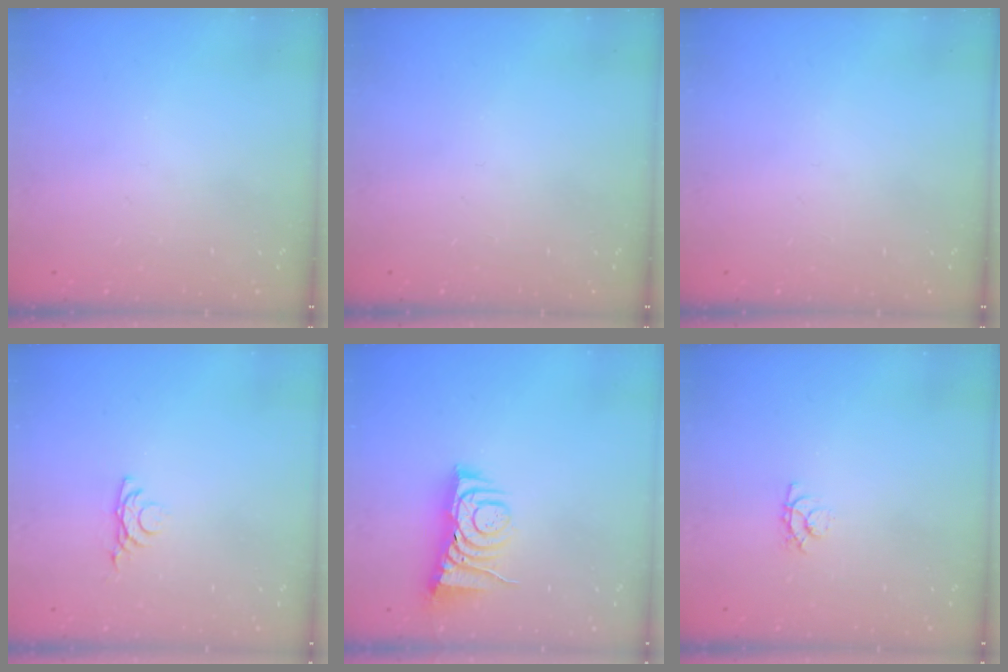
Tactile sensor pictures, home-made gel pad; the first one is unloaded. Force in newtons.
{"total": 0.0}
{"total": 0.0}
{"total": 4.3, "press": 4.2, "slide": 0.8}
{"total": 7.3, "press": 7.2, "slide": 0.8}
{"total": 3.6, "press": 3.6, "slide": 0.4}